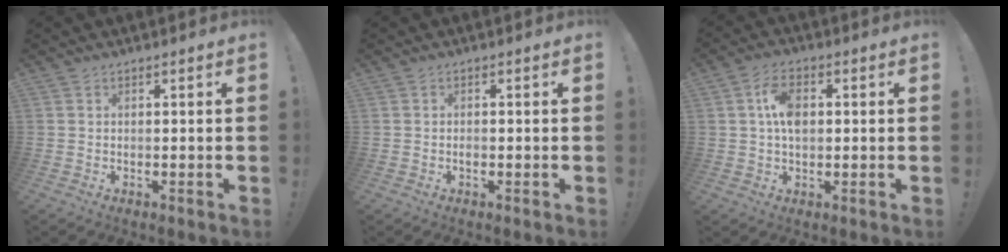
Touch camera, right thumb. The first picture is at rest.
{"total": 0.8, "force": [-0.6, 0.4, 0.4], "torque": [0.000, -0.003, -0.011]}
{"total": 8.1, "force": [1.0, 4.9, 6.4], "torque": [-0.105, 0.006, 0.018]}